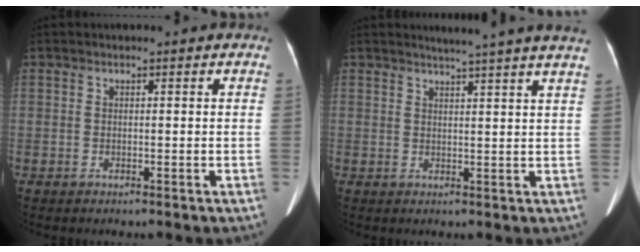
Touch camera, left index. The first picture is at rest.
{"total": 10.8, "force": [9.5, -1.4, 5.0], "torque": [-0.067, -0.032, 0.096]}